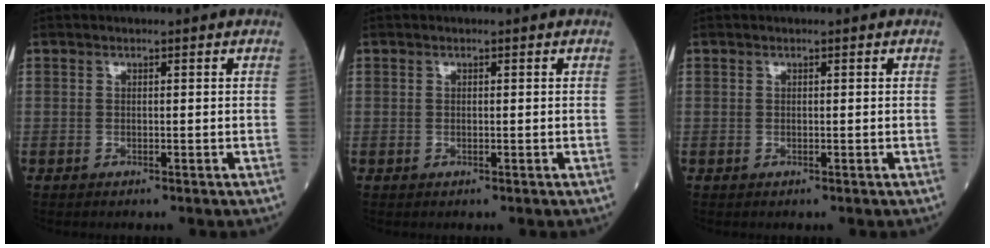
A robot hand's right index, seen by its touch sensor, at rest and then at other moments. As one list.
[{"total": 0.0}, {"total": 0.0}]